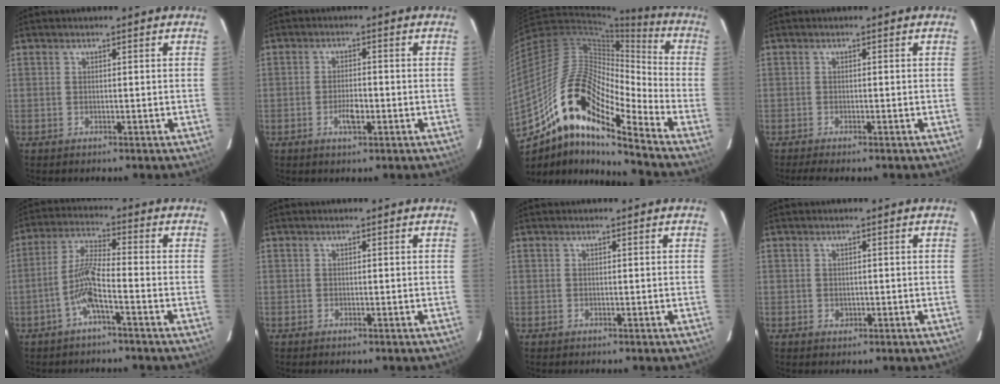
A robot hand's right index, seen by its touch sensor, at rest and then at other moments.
{"total": 3.1, "force": [-1.2, 0.9, 2.8], "torque": [-0.053, 0.002, -0.020]}
{"total": 19.4, "force": [-11.3, 5.0, 14.9], "torque": [-0.288, 0.025, -0.197]}
{"total": 3.3, "force": [-2.8, 0.3, 1.9], "torque": [-0.028, -0.008, -0.040]}
{"total": 6.6, "force": [-2.8, 0.5, 6.0], "torque": [-0.125, 0.014, -0.058]}
{"total": 0.0}
{"total": 0.0}
{"total": 0.8, "force": [-0.1, 0.7, 0.4], "torque": [-0.006, 0.001, 0.000]}